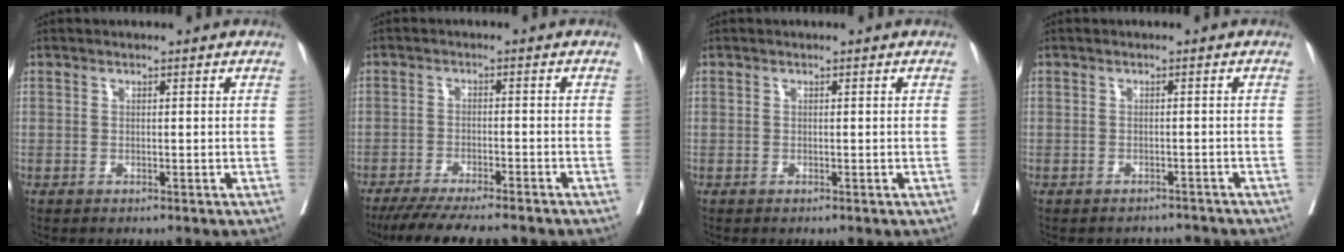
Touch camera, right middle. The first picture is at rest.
{"total": 11.9, "force": [-10.3, 1.2, 5.8], "torque": [-0.081, -0.025, -0.153]}
{"total": 0.0}
{"total": 2.8, "force": [-2.6, 0.7, -0.6], "torque": [0.011, -0.001, -0.038]}